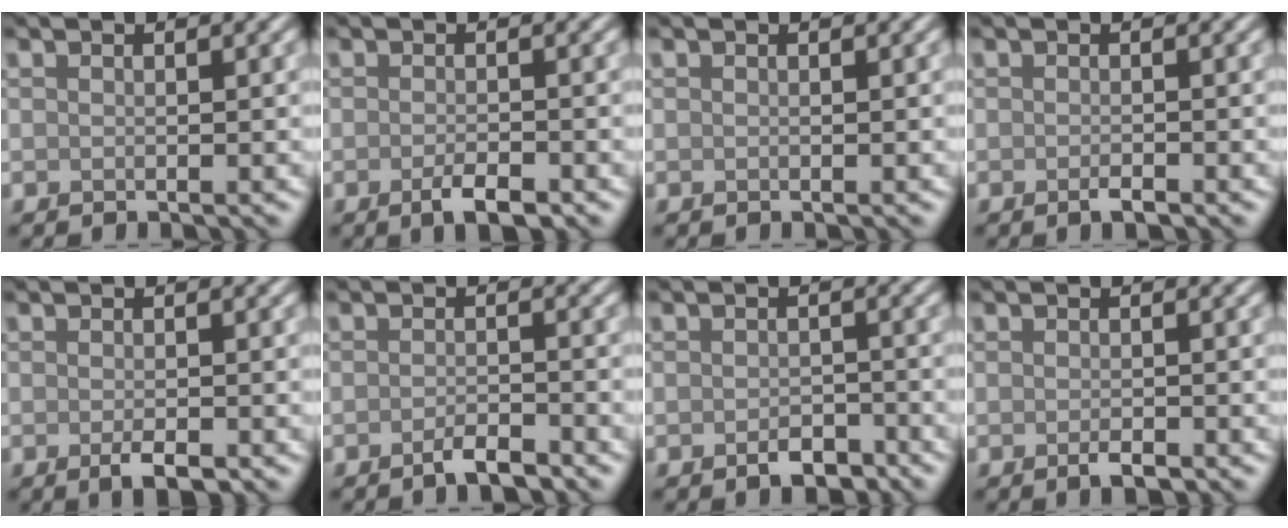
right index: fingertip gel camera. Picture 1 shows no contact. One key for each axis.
{"total": 2.3, "fx": -1.3, "fy": 0.6, "fz": 1.8, "tx": -0.031, "ty": -0.003, "tz": -0.023}
{"total": 0.0}
{"total": 1.0, "fx": -0.6, "fy": 0.2, "fz": 0.8, "tx": -0.014, "ty": -0.002, "tz": -0.010}
{"total": 1.9, "fx": -1.0, "fy": 0.5, "fz": 1.6, "tx": -0.026, "ty": -0.003, "tz": -0.015}
{"total": 2.2, "fx": -1.6, "fy": 0.5, "fz": 1.4, "tx": -0.025, "ty": 0.002, "tz": -0.030}
{"total": 2.2, "fx": -1.4, "fy": 1.2, "fz": 1.3, "tx": -0.019, "ty": 0.000, "tz": -0.023}
{"total": 1.3, "fx": -0.7, "fy": 0.4, "fz": 1.0, "tx": -0.018, "ty": -0.003, "tz": -0.012}